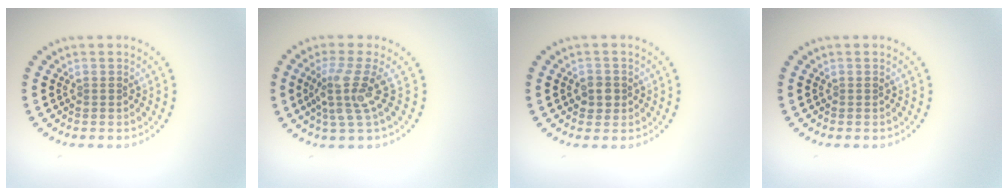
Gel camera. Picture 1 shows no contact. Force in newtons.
{"total": 3.6, "press": 2.6, "slide": 2.5}
{"total": 1.6, "press": 1.6, "slide": 0.5}
{"total": 0.0}